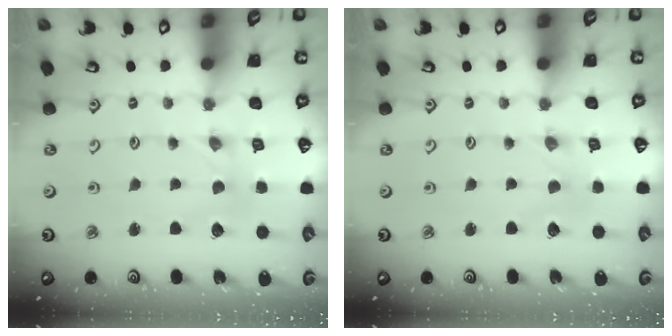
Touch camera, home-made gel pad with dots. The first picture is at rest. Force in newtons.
{"total": 0.0}